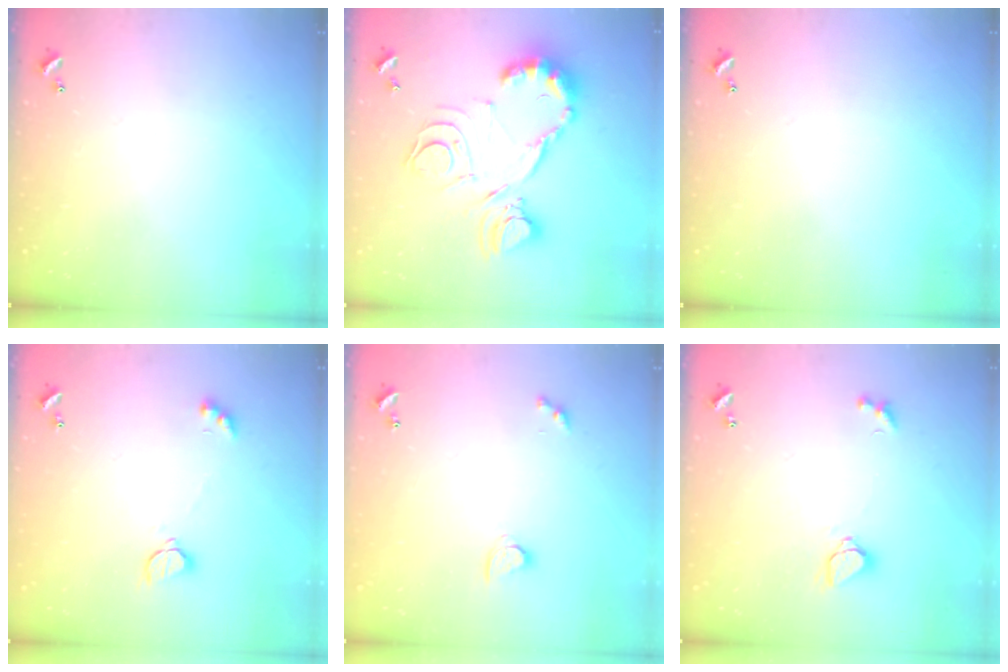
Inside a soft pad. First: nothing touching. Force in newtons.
{"total": 21.4, "press": 21.4, "slide": 1.9}
{"total": 0.0}
{"total": 2.2, "press": 2.2, "slide": 0.2}
{"total": 2.8, "press": 2.8, "slide": 0.3}
{"total": 2.1, "press": 2.0, "slide": 0.5}